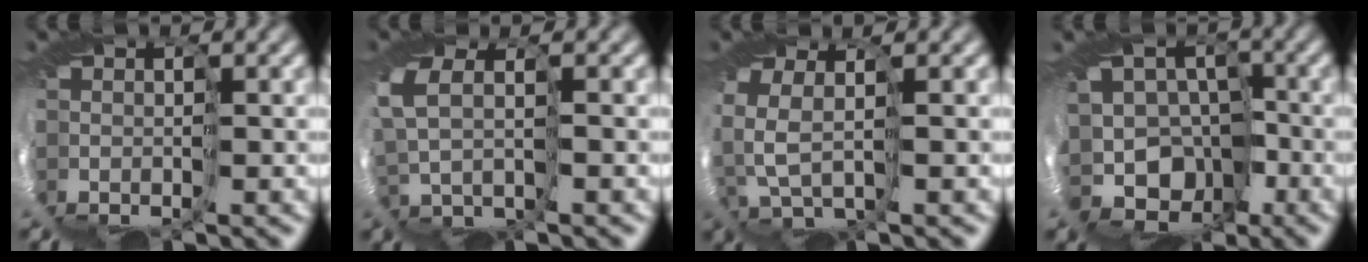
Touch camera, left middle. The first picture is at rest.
{"total": 2.9, "force": [2.7, -0.2, 0.9], "torque": [-0.045, 0.003, 0.046]}
{"total": 2.6, "force": [2.5, -0.7, 0.6], "torque": [-0.046, 0.006, 0.037]}
{"total": 8.3, "force": [-4.4, 6.4, 2.9], "torque": [-0.044, -0.008, -0.072]}